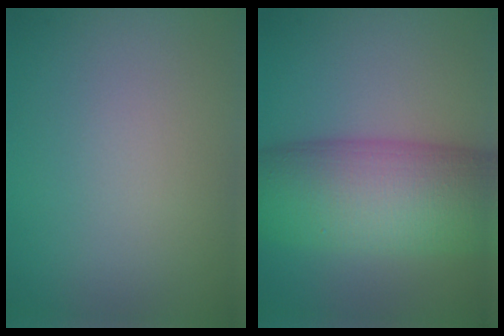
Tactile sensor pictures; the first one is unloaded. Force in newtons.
{"total": 11.9, "press": 11.9, "slide": 0.5}